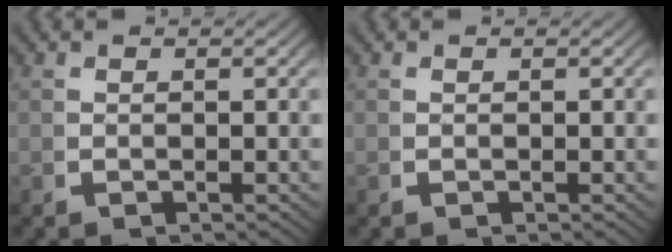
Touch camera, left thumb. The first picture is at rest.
{"total": 0.0}